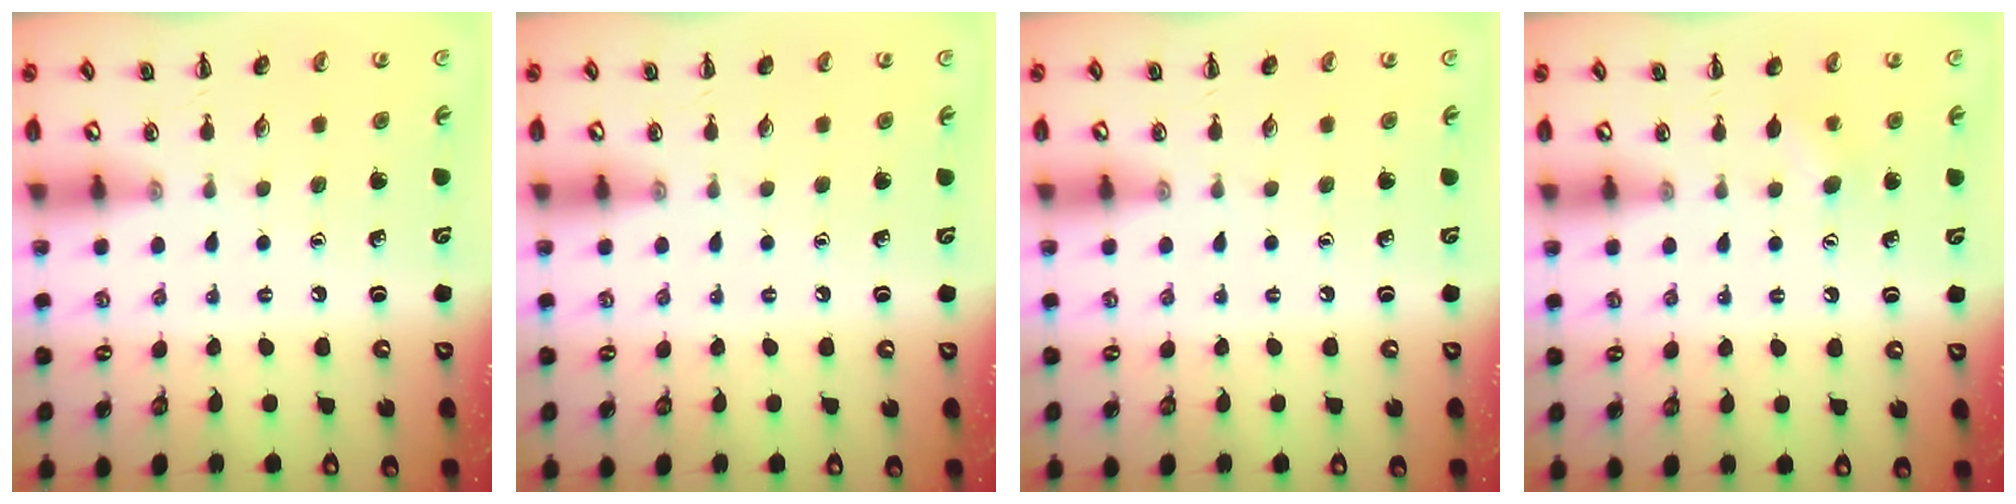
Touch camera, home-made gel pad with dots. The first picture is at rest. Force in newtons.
{"total": 0.0}
{"total": 0.0}
{"total": 4.6, "press": 4.5, "slide": 1.2}